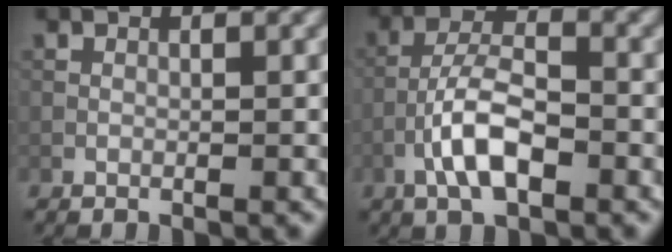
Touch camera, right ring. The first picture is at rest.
{"total": 5.4, "force": [-2.3, 2.1, 4.4], "torque": [-0.082, 0.010, -0.049]}